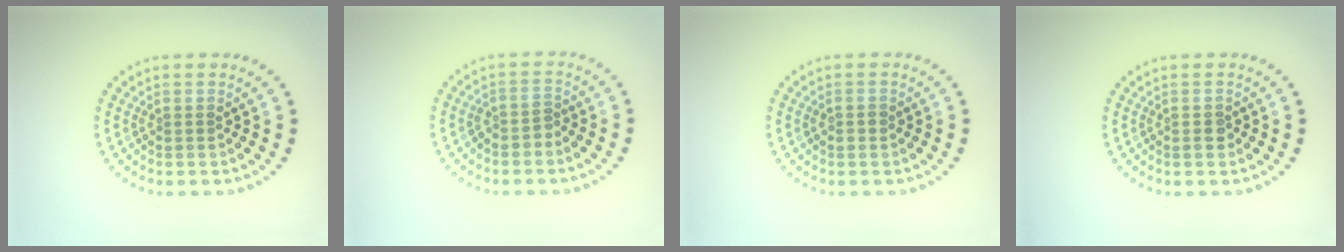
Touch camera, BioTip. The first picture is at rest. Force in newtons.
{"total": 1.2, "press": 1.0, "slide": 0.6}
{"total": 0.9, "press": 0.9, "slide": 0.1}
{"total": 1.2, "press": 1.1, "slide": 0.4}